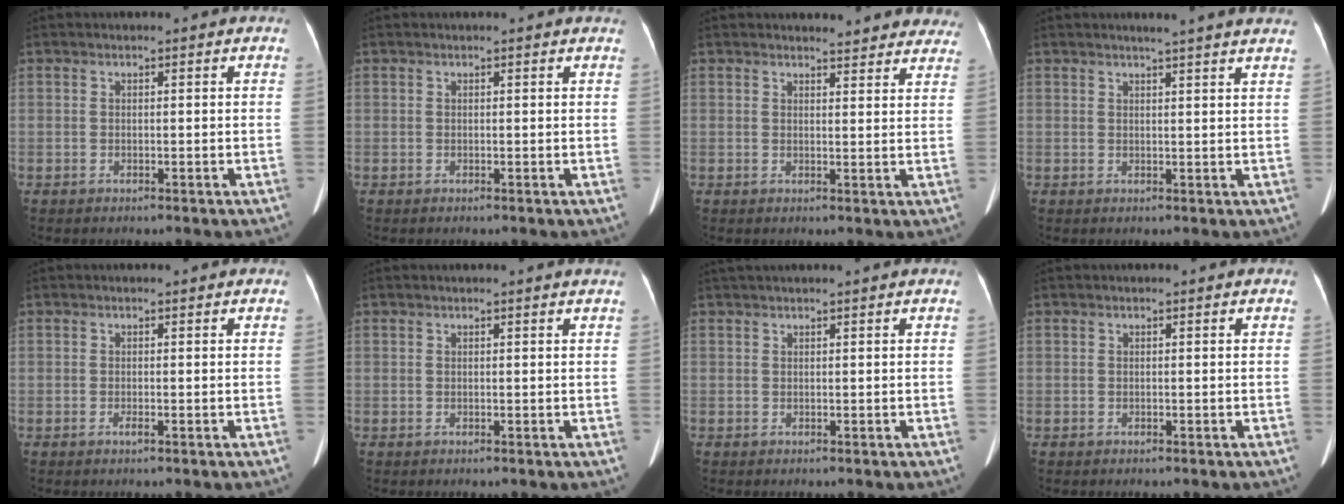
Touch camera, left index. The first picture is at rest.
{"total": 2.1, "force": [2.0, 0.3, 0.6], "torque": [-0.012, 0.008, 0.010]}
{"total": 10.1, "force": [9.7, 2.5, 1.7], "torque": [0.012, -0.015, 0.083]}
{"total": 8.1, "force": [7.1, -0.2, 3.9], "torque": [-0.050, 0.011, 0.068]}
{"total": 0.6, "force": [-0.3, 0.1, 0.5], "torque": [-0.011, -0.002, -0.005]}
{"total": 1.5, "force": [1.4, -0.3, 0.5], "torque": [-0.016, -0.002, 0.014]}
{"total": 3.6, "force": [3.3, 0.2, 1.5], "torque": [-0.017, 0.047, 0.050]}
{"total": 0.0}